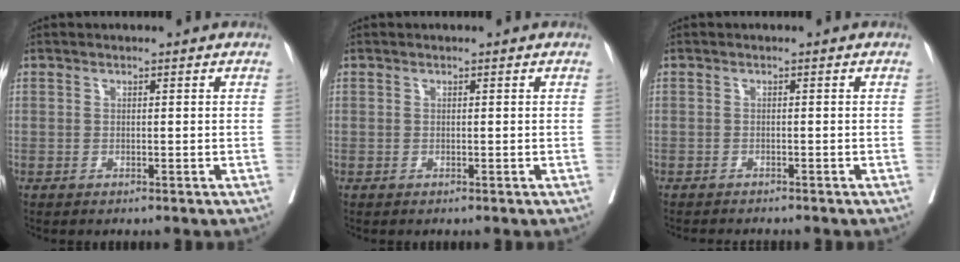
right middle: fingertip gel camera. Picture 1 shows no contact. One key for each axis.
{"total": 0.0}
{"total": 3.5, "fx": -3.3, "fy": 0.4, "fz": 1.2, "tx": -0.017, "ty": -0.007, "tz": -0.045}